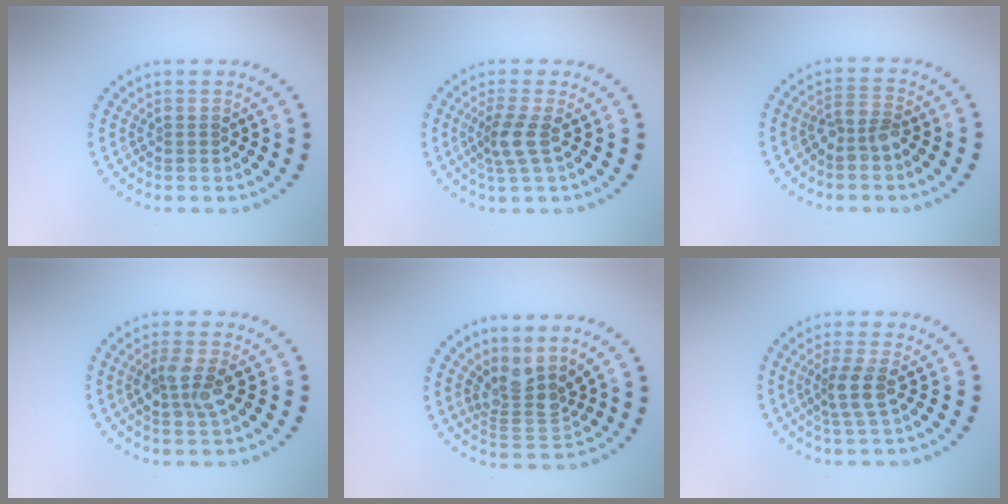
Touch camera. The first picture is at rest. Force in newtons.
{"total": 2.5, "press": 1.9, "slide": 1.6}
{"total": 2.3, "press": 2.0, "slide": 1.0}
{"total": 2.8, "press": 2.8, "slide": 0.7}
{"total": 3.7, "press": 2.7, "slide": 2.5}
{"total": 2.7, "press": 2.1, "slide": 1.7}